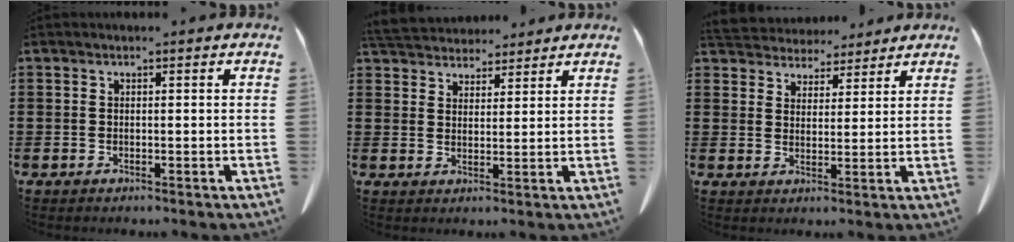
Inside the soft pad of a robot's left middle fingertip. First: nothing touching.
{"total": 5.2, "force": [5.0, 1.3, 0.6], "torque": [-0.030, -0.015, 0.095]}
{"total": 4.6, "force": [4.4, 1.3, 0.0], "torque": [-0.020, -0.020, 0.082]}